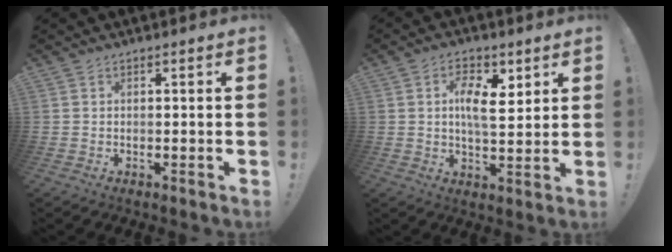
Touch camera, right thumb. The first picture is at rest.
{"total": 9.1, "force": [3.4, 4.0, 7.5], "torque": [-0.108, -0.016, 0.056]}